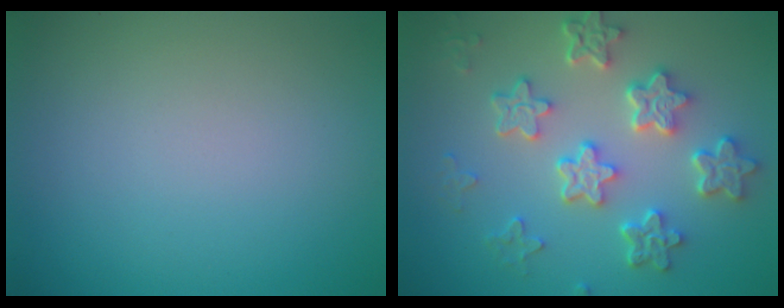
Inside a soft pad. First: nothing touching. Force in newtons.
{"total": 6.2, "press": 4.9, "slide": 3.9}